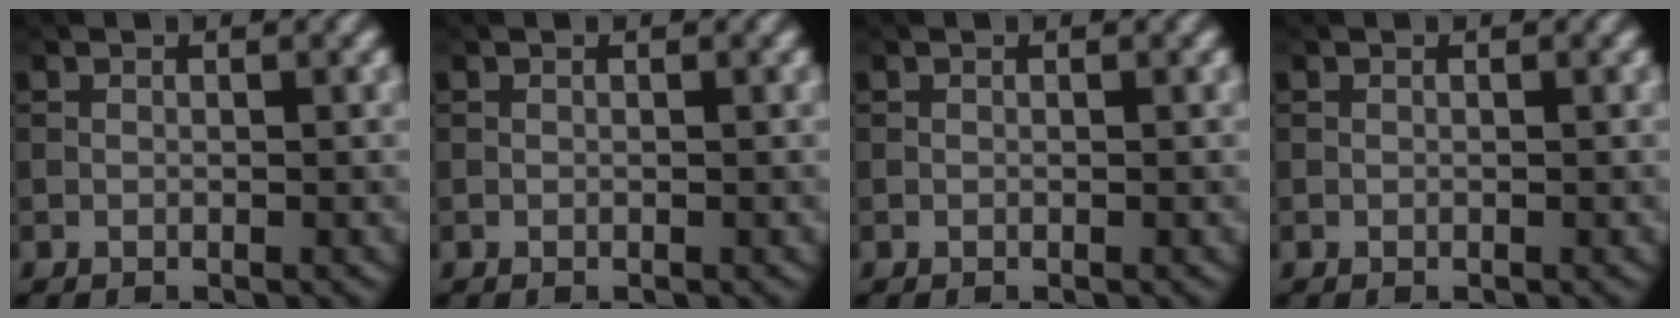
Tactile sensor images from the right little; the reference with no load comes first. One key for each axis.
{"total": 0.0}
{"total": 0.0}
{"total": 0.0}